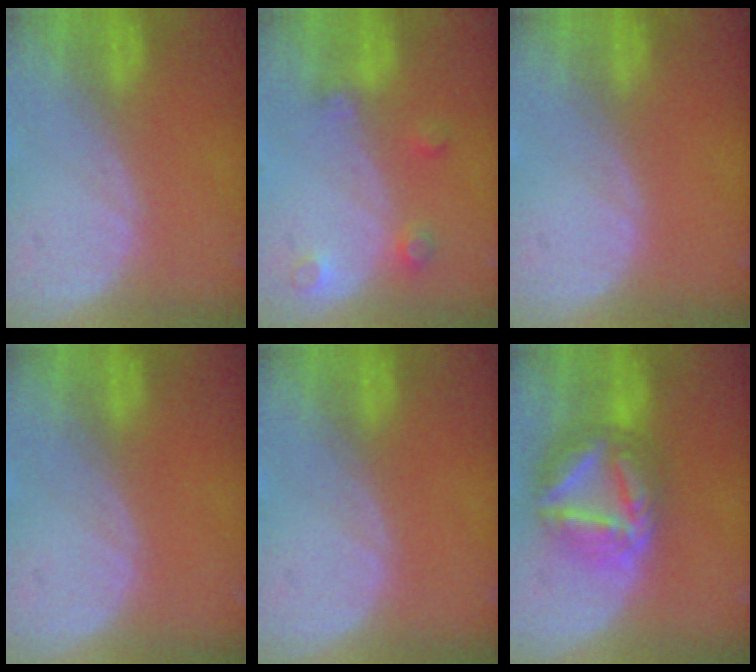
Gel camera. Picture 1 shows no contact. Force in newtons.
{"total": 3.4, "press": 3.1, "slide": 1.3}
{"total": 0.0}
{"total": 0.0}
{"total": 0.0}
{"total": 9.1, "press": 9.1, "slide": 0.9}